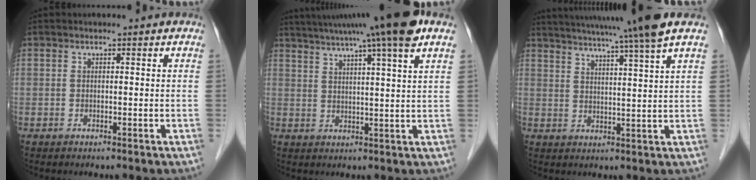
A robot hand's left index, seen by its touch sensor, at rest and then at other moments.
{"total": 15.0, "force": [11.4, -1.2, 9.8], "torque": [-0.163, 0.028, 0.151]}
{"total": 15.3, "force": [12.9, -2.5, 7.9], "torque": [-0.134, -0.019, 0.175]}